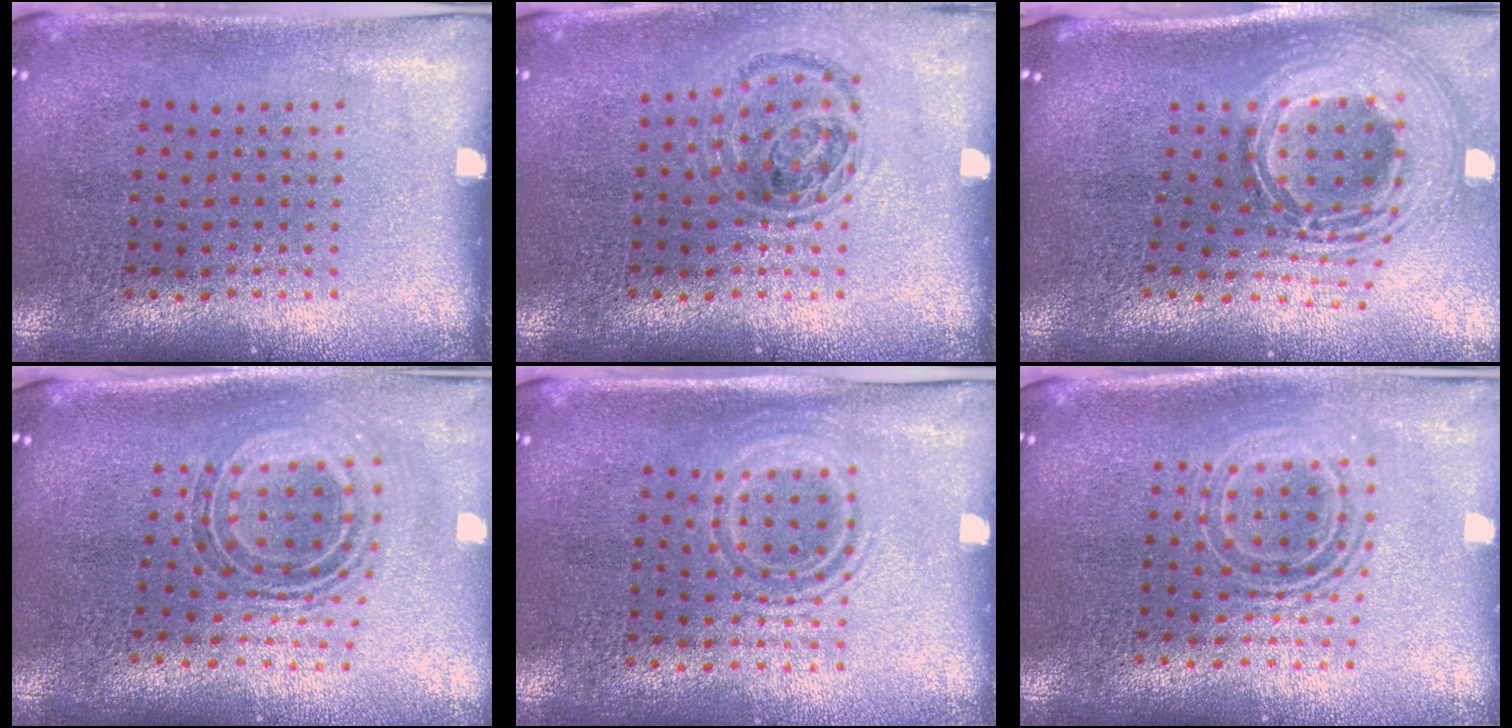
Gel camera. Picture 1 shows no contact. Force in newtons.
{"total": 0.9, "press": 0.9, "slide": 0.2}
{"total": 2.9, "press": 2.0, "slide": 2.1}
{"total": 0.9, "press": 0.8, "slide": 0.5}
{"total": 1.3, "press": 1.2, "slide": 0.6}
{"total": 1.6, "press": 1.3, "slide": 0.9}